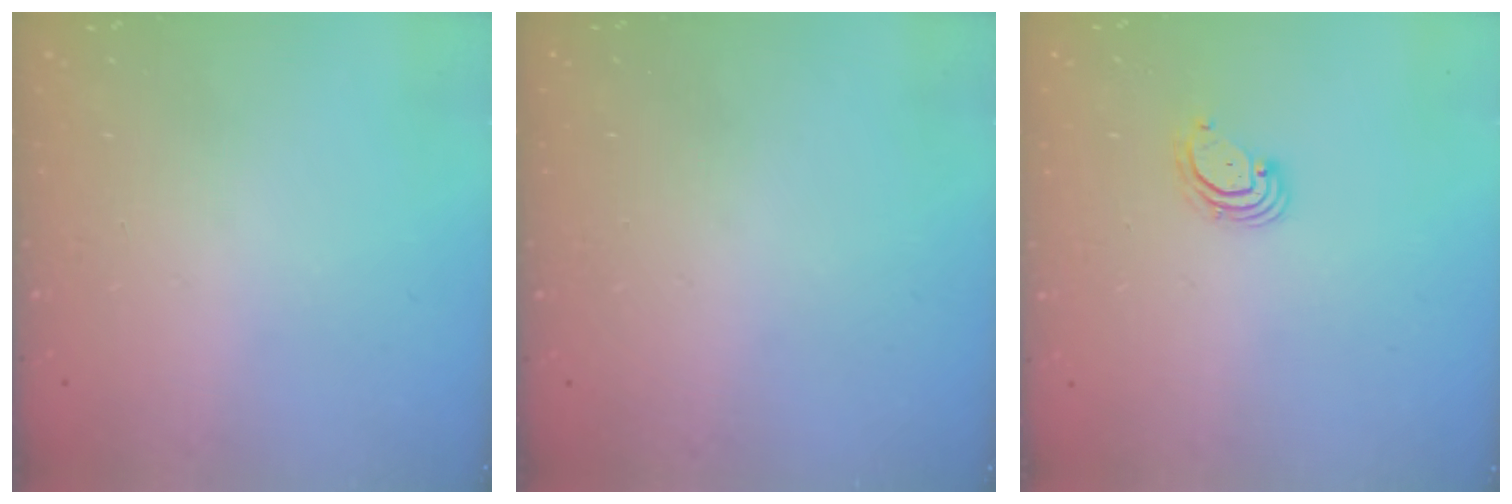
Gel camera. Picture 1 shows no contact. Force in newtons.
{"total": 0.0}
{"total": 2.8, "press": 2.8, "slide": 0.2}